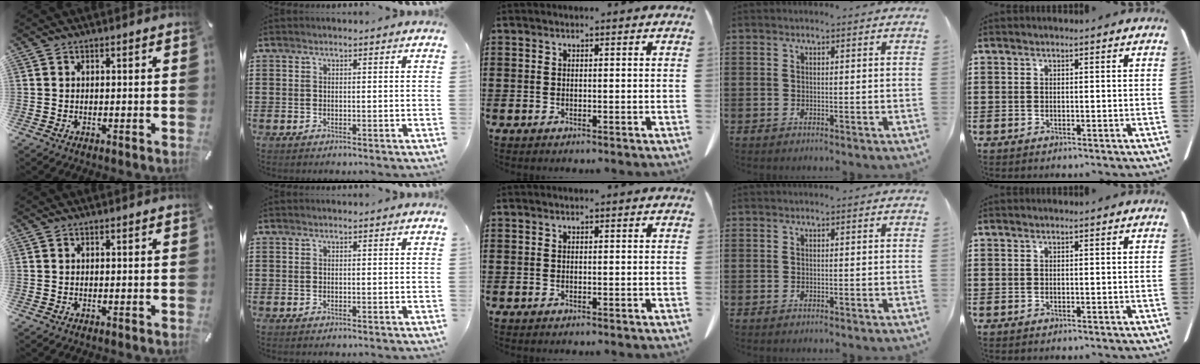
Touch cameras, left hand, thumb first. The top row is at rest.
{}